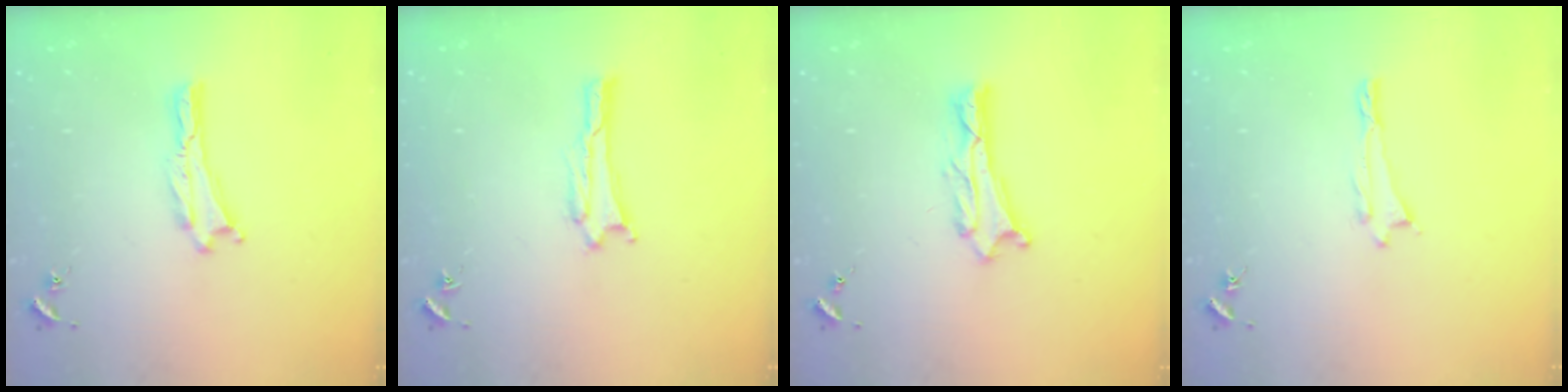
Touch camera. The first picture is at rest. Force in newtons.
{"total": 1.7, "press": 1.7, "slide": 0.1}
{"total": 1.8, "press": 1.8, "slide": 0.2}
{"total": 0.0}